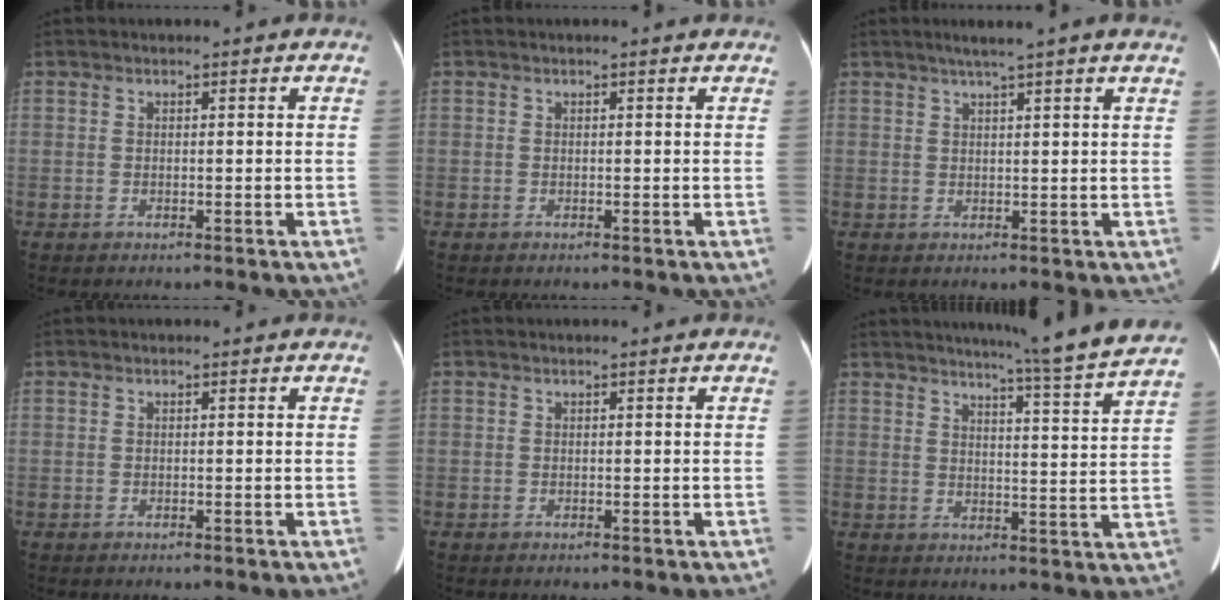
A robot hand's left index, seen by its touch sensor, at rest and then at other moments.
{"total": 0.0}
{"total": 5.3, "force": [4.1, -0.8, 3.3], "torque": [-0.050, 0.019, 0.058]}
{"total": 0.0}
{"total": 0.0}
{"total": 12.6, "force": [11.5, -2.2, 4.8], "torque": [-0.081, -0.040, 0.143]}